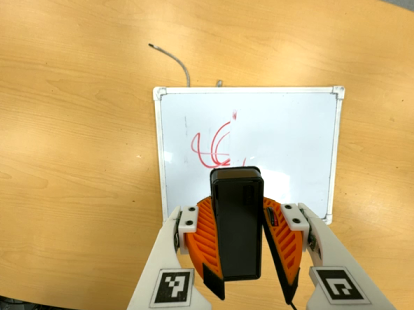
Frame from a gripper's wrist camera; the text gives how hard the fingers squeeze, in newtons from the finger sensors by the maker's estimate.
{"total": 9.5, "left": 10.4, "right": 8.7}